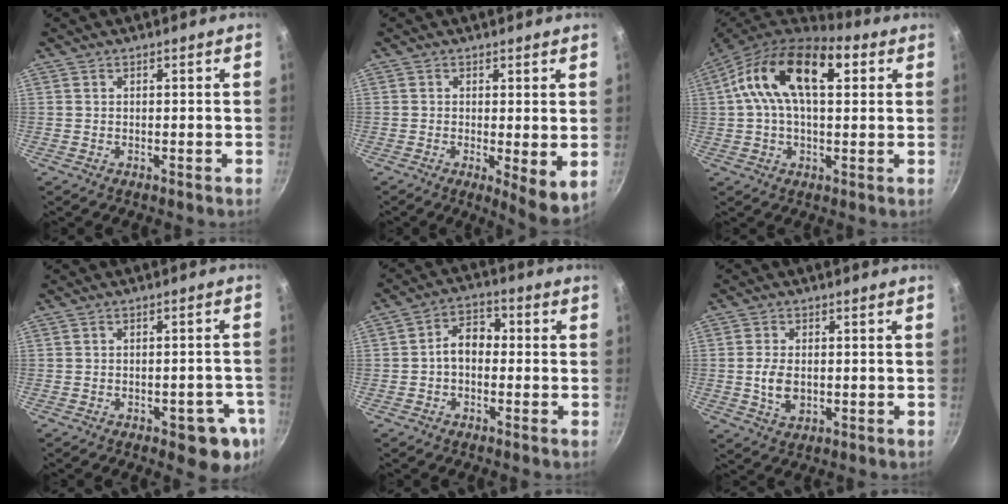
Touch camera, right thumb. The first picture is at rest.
{"total": 6.5, "force": [-0.2, 2.1, 6.2], "torque": [-0.082, -0.022, -0.001]}
{"total": 18.1, "force": [4.9, 9.5, 14.5], "torque": [-0.235, 0.015, 0.061]}
{"total": 9.1, "force": [-3.8, 4.2, 7.1], "torque": [-0.044, 0.017, -0.042]}
{"total": 6.2, "force": [-0.6, 4.4, 4.3], "torque": [-0.044, 0.024, -0.024]}
{"total": 5.5, "force": [-0.4, 3.5, 4.2], "torque": [-0.079, 0.001, -0.004]}